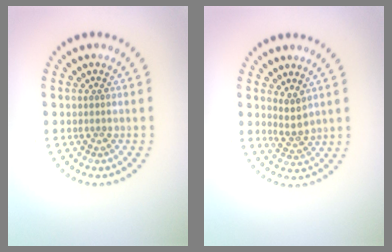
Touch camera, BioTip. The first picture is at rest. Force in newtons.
{"total": 2.0, "press": 1.5, "slide": 1.3}